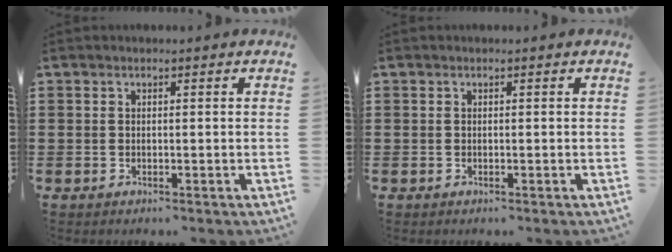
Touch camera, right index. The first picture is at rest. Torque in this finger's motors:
{"motor_torque": [0.08, 0.07, 0.00, 0.00]}